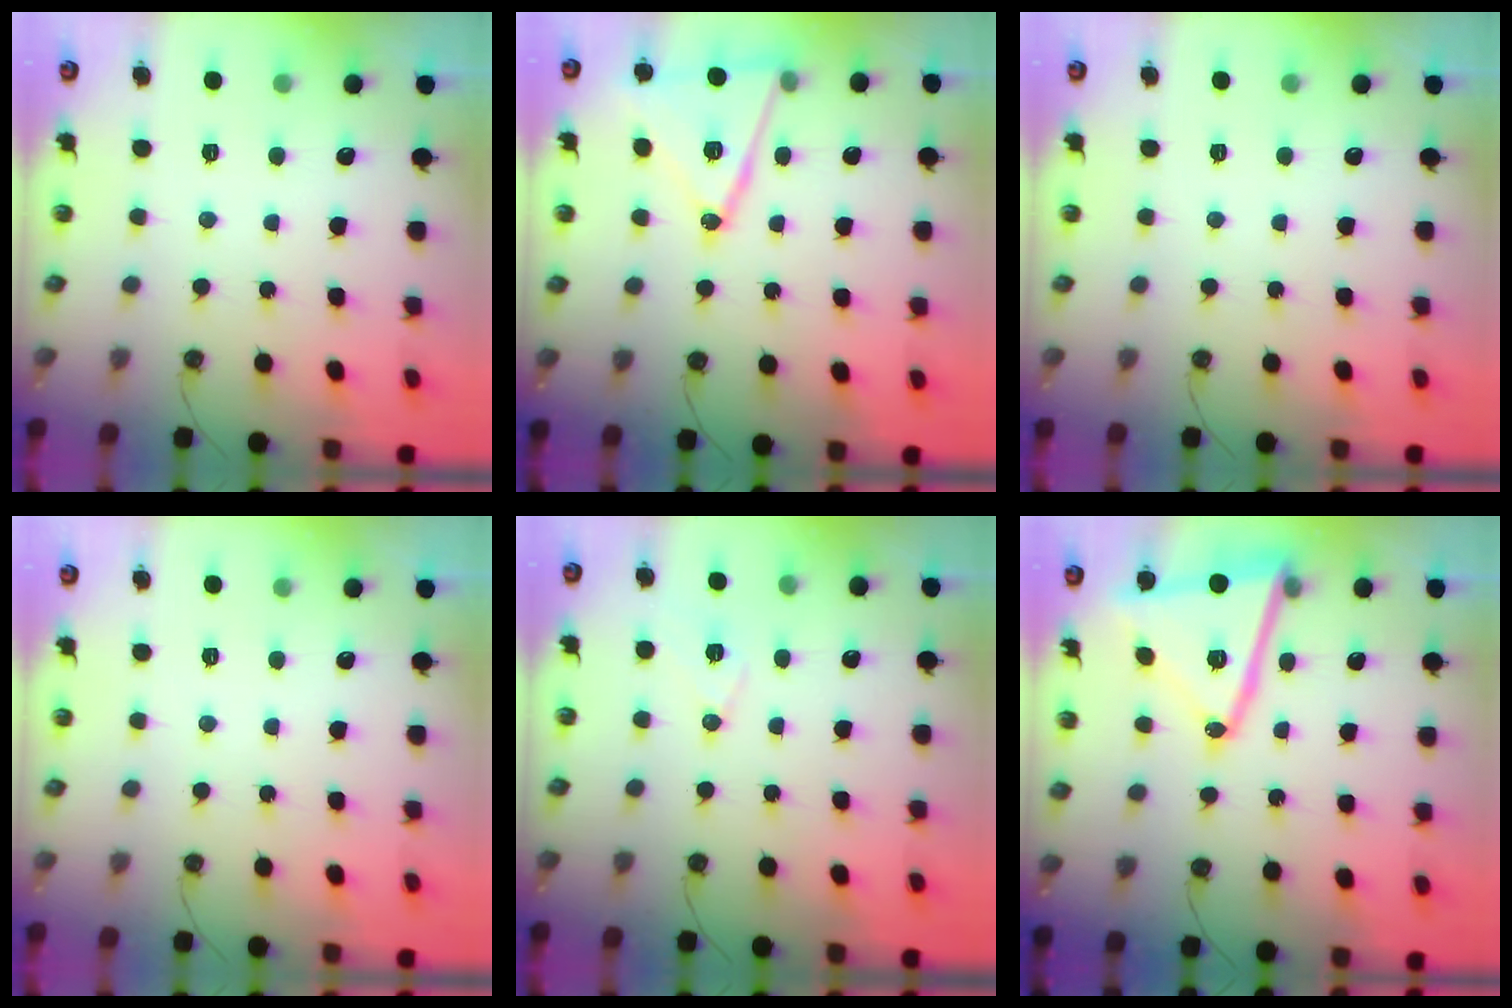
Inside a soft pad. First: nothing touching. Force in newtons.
{"total": 16.6, "press": 16.3, "slide": 3.3}
{"total": 0.0}
{"total": 0.0}
{"total": 7.8, "press": 7.0, "slide": 3.6}
{"total": 18.0, "press": 17.8, "slide": 2.2}